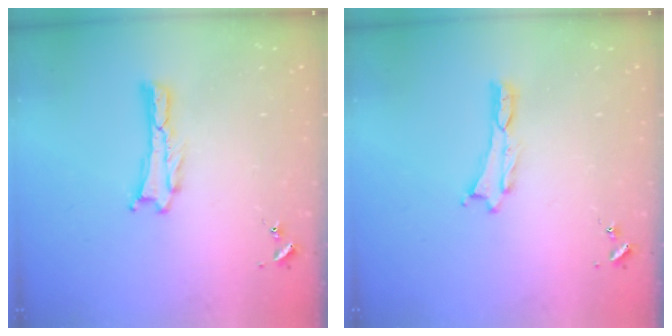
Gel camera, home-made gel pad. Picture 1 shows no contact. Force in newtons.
{"total": 0.0}